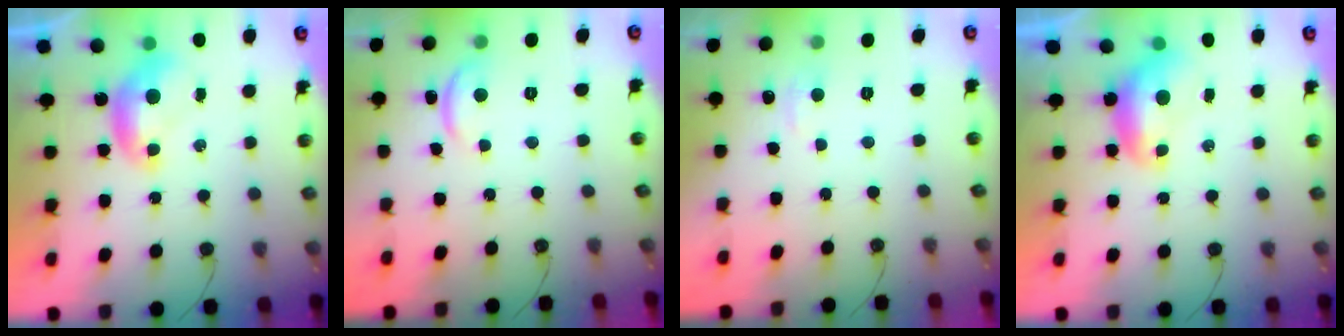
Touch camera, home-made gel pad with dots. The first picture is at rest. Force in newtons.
{"total": 2.9, "press": 2.9, "slide": 0.4}
{"total": 2.6, "press": 2.5, "slide": 0.5}
{"total": 1.3, "press": 1.2, "slide": 0.4}